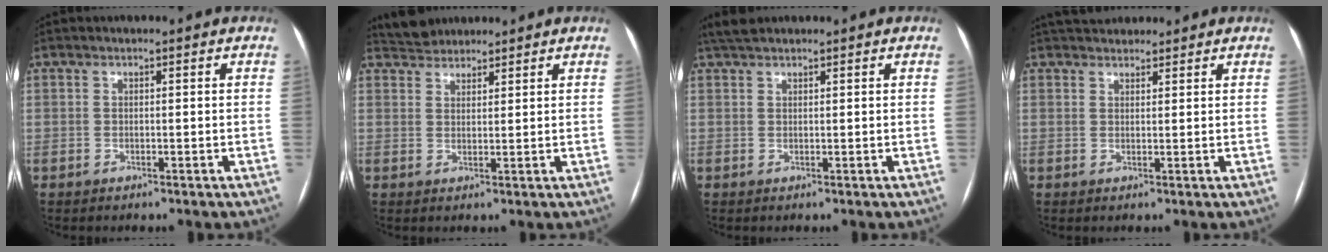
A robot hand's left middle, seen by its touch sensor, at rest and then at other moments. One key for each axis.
{"total": 4.0, "fx": 3.7, "fy": 1.4, "fz": 0.1, "tx": -0.008, "ty": 0.025, "tz": 0.069}
{"total": 3.2, "fx": 2.8, "fy": 0.9, "fz": 1.3, "tx": -0.029, "ty": 0.022, "tz": 0.054}
{"total": 5.6, "fx": 5.1, "fy": 1.8, "fz": 1.5, "tx": -0.017, "ty": 0.034, "tz": 0.079}